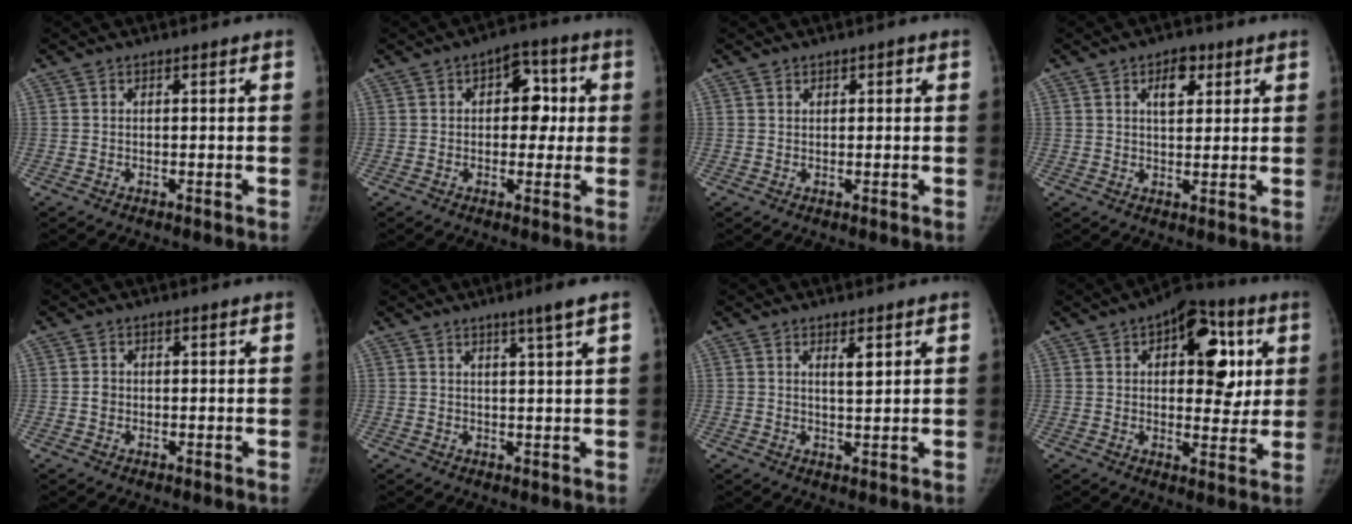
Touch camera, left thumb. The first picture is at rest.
{"total": 8.0, "force": [1.3, 5.2, 5.9], "torque": [-0.036, 0.013, 0.011]}
{"total": 1.5, "force": [0.8, 1.1, 0.7], "torque": [0.005, -0.002, 0.009]}
{"total": 5.3, "force": [2.5, 3.1, 3.6], "torque": [-0.032, -0.010, 0.035]}
{"total": 1.4, "force": [0.0, 1.3, 0.5], "torque": [-0.004, 0.003, 0.001]}
{"total": 3.9, "force": [2.4, -0.6, 3.1], "torque": [-0.051, -0.013, 0.039]}
{"total": 2.8, "force": [1.4, 0.8, 2.3], "torque": [-0.034, -0.012, 0.026]}
{"total": 16.1, "force": [5.0, 8.8, 12.5], "torque": [-0.108, 0.002, 0.065]}